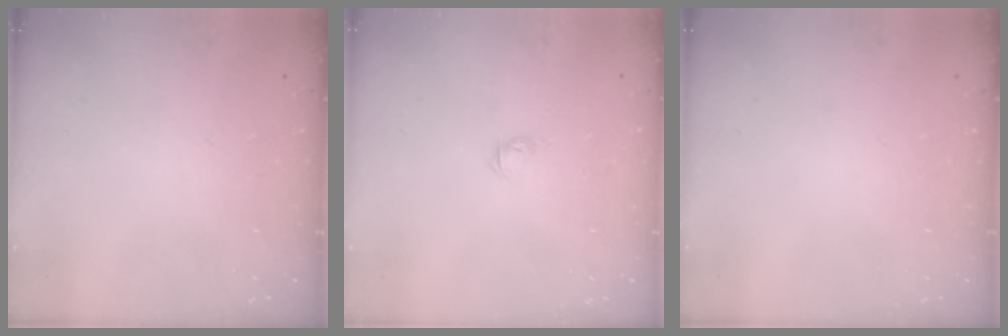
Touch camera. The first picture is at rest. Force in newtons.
{"total": 3.1, "press": 3.1, "slide": 0.5}
{"total": 0.0}